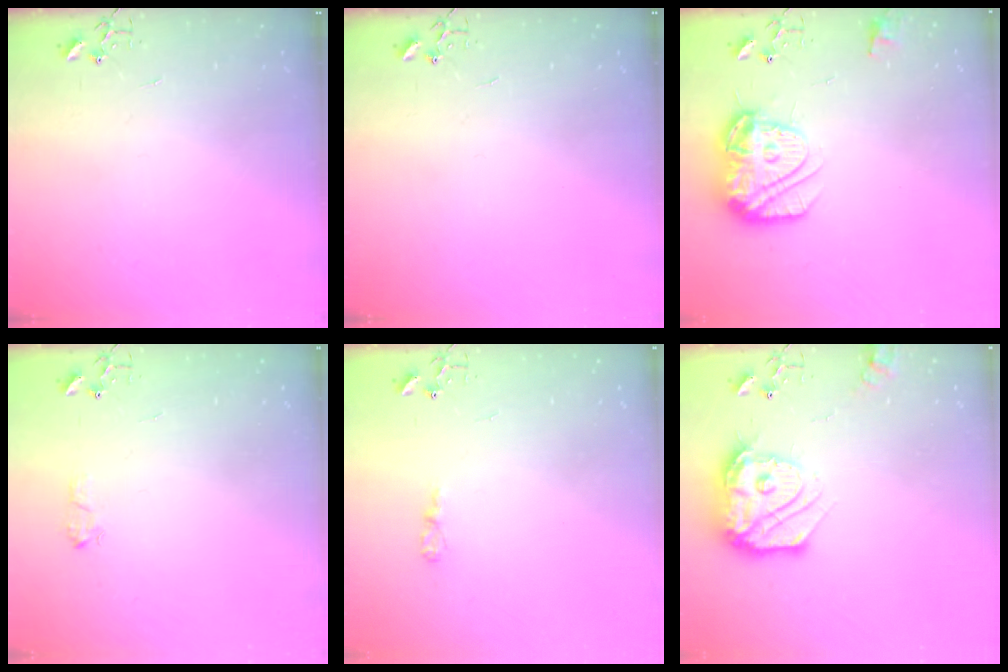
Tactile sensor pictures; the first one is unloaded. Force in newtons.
{"total": 0.0}
{"total": 15.6, "press": 15.5, "slide": 1.6}
{"total": 5.5, "press": 5.5, "slide": 0.8}
{"total": 4.8, "press": 4.7, "slide": 0.6}
{"total": 18.7, "press": 18.6, "slide": 1.8}